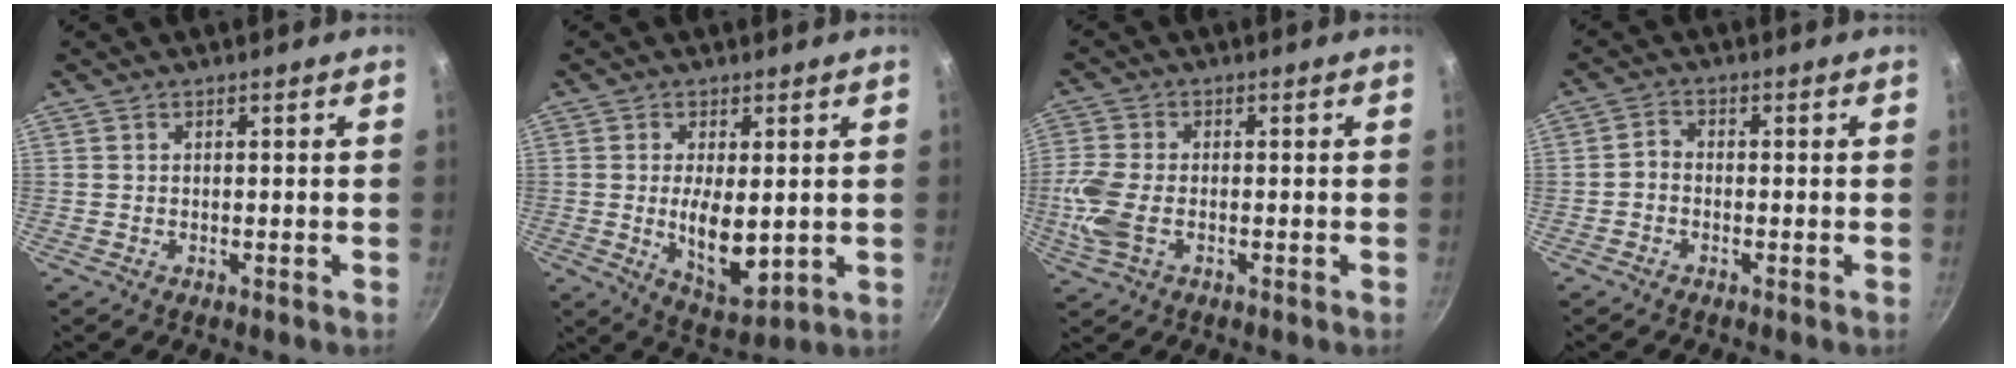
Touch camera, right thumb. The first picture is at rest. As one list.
[{"total": 9.6, "force": [0.1, 4.4, 8.5], "torque": [-0.139, -0.020, 0.016]}, {"total": 7.7, "force": [-1.7, 4.5, 6.1], "torque": [-0.146, 0.000, -0.042]}, {"total": 2.0, "force": [-1.0, 1.4, 1.0], "torque": [-0.021, 0.016, -0.027]}]